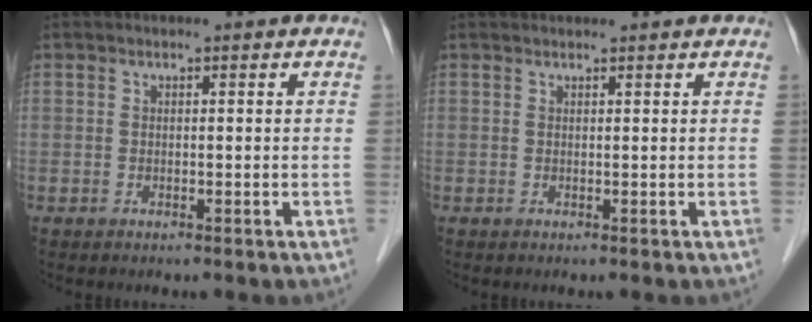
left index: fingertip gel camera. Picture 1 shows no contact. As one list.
[{"total": 2.3, "force": [2.2, 0.2, 0.6], "torque": [-0.006, 0.026, 0.033]}]